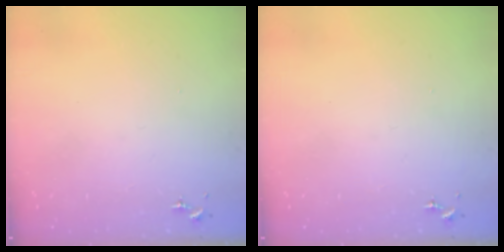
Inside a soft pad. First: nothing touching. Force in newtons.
{"total": 0.0}